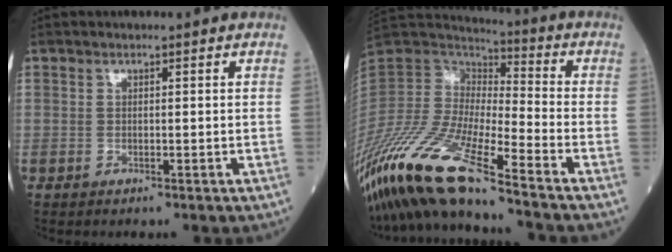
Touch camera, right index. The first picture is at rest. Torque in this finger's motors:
{"motor_torque": [0.60, -0.96, 1.05, 0.21]}